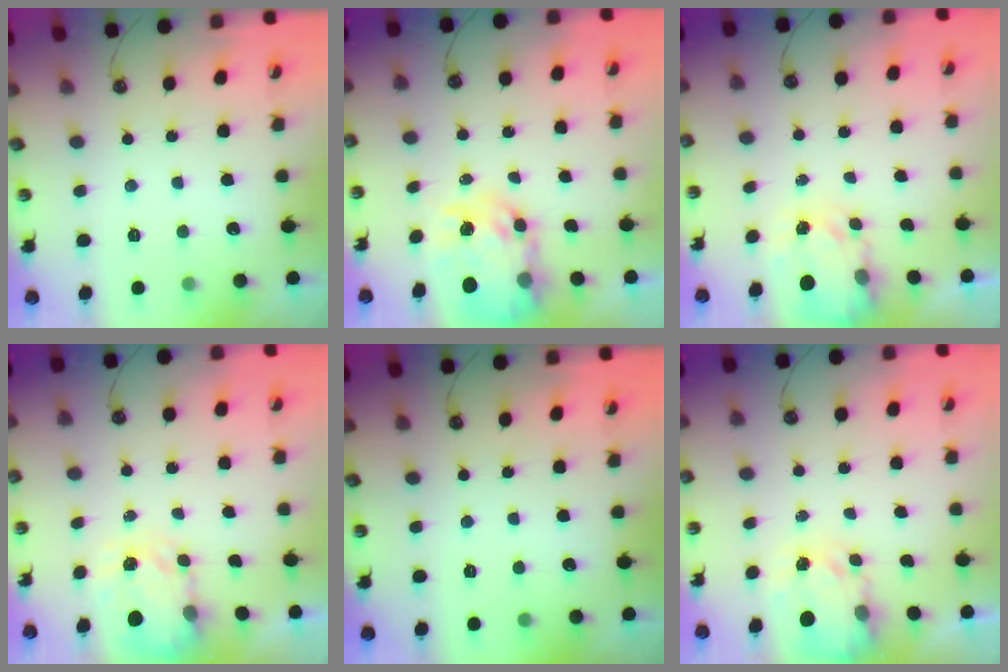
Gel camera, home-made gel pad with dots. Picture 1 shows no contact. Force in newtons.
{"total": 11.4, "press": 11.3, "slide": 0.9}
{"total": 3.5, "press": 3.4, "slide": 0.6}
{"total": 3.6, "press": 3.6, "slide": 0.5}
{"total": 0.0}
{"total": 3.5, "press": 3.4, "slide": 0.6}